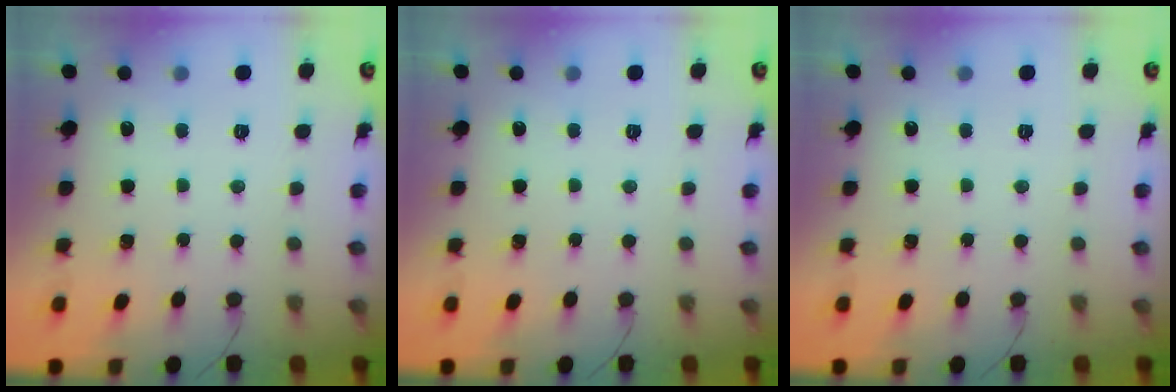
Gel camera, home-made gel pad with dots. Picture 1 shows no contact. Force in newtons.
{"total": 0.0}
{"total": 0.0}